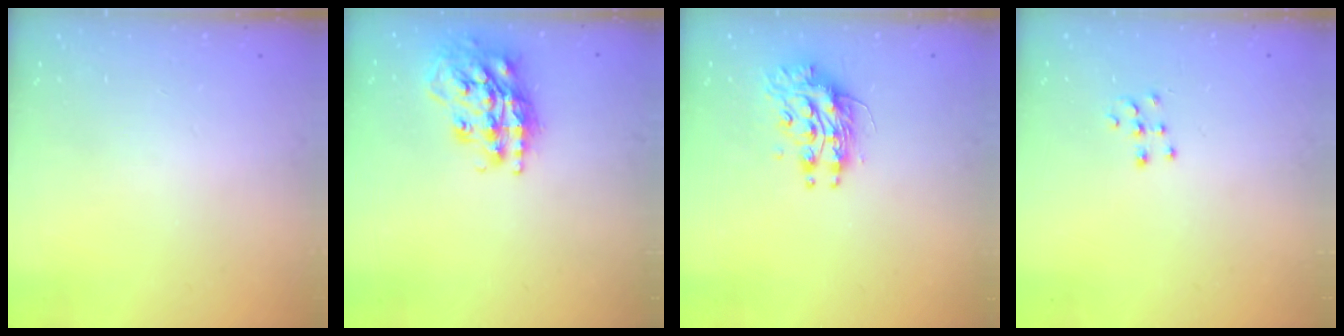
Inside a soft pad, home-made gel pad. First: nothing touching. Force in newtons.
{"total": 17.9, "press": 17.8, "slide": 1.5}
{"total": 10.4, "press": 10.4, "slide": 0.6}
{"total": 6.2, "press": 6.1, "slide": 0.9}